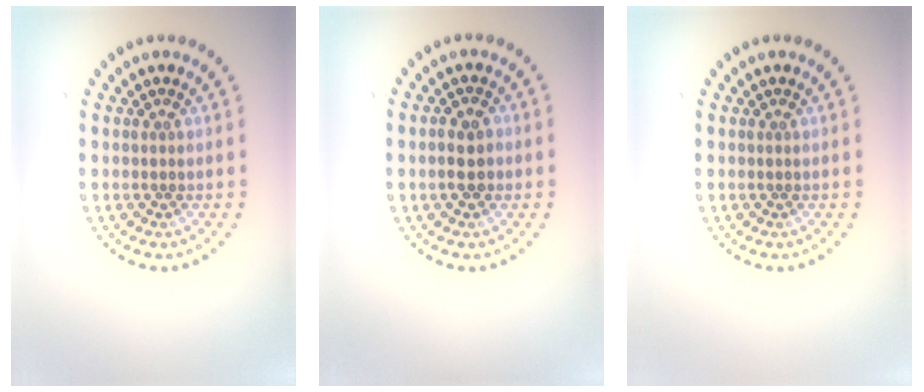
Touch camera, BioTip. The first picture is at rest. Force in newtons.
{"total": 2.3, "press": 2.3, "slide": 0.4}
{"total": 0.0}